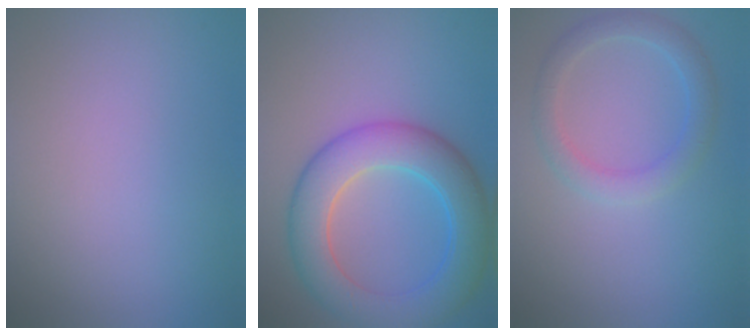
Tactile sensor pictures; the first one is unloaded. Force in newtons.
{"total": 7.4, "press": 7.4, "slide": 0.3}
{"total": 2.7, "press": 2.7, "slide": 0.2}